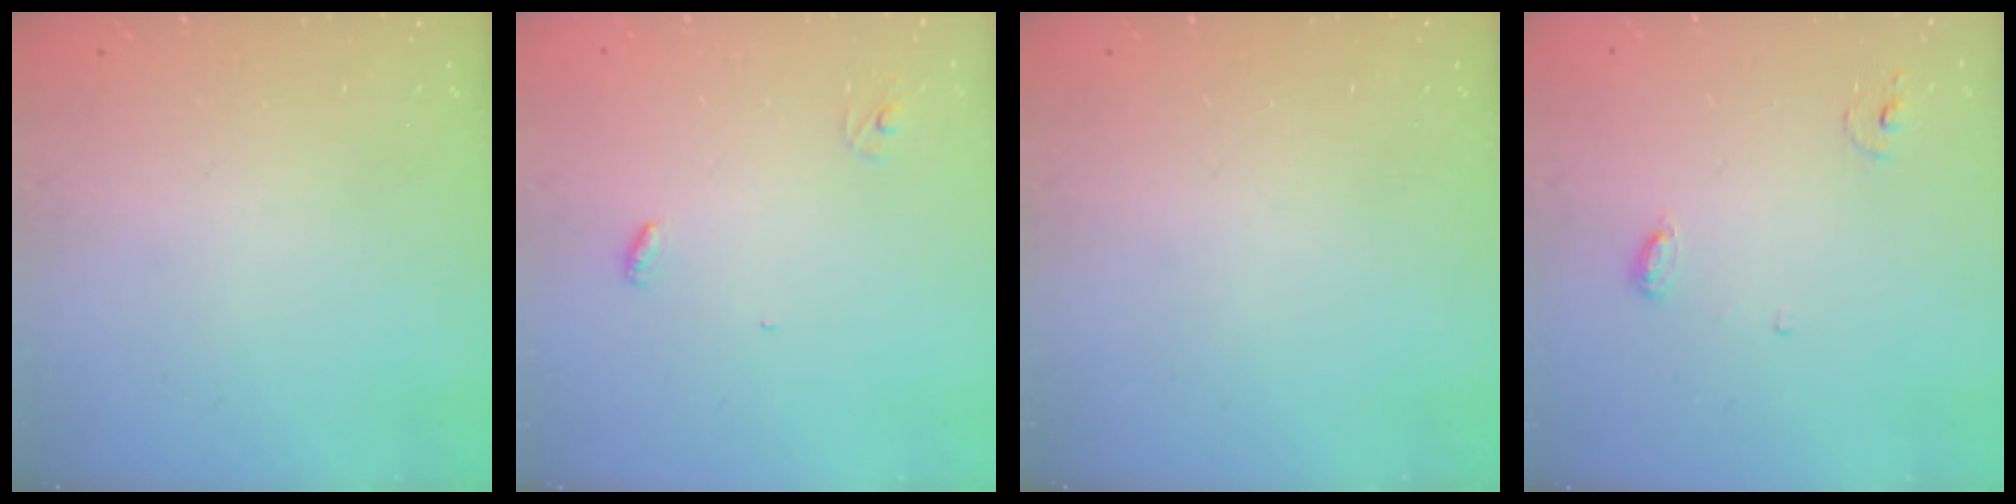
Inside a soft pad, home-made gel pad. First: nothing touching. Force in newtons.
{"total": 3.2, "press": 3.2, "slide": 0.3}
{"total": 0.0}
{"total": 4.7, "press": 4.7, "slide": 0.5}